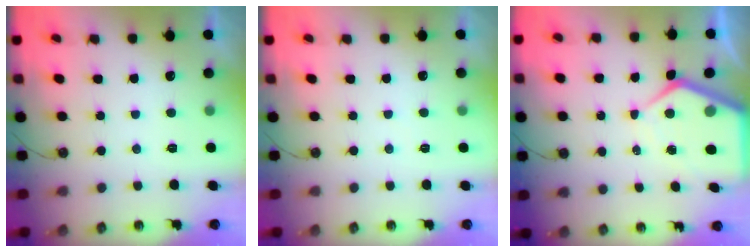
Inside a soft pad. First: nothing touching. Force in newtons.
{"total": 1.8, "press": 1.8, "slide": 0.4}
{"total": 9.3, "press": 9.2, "slide": 0.7}